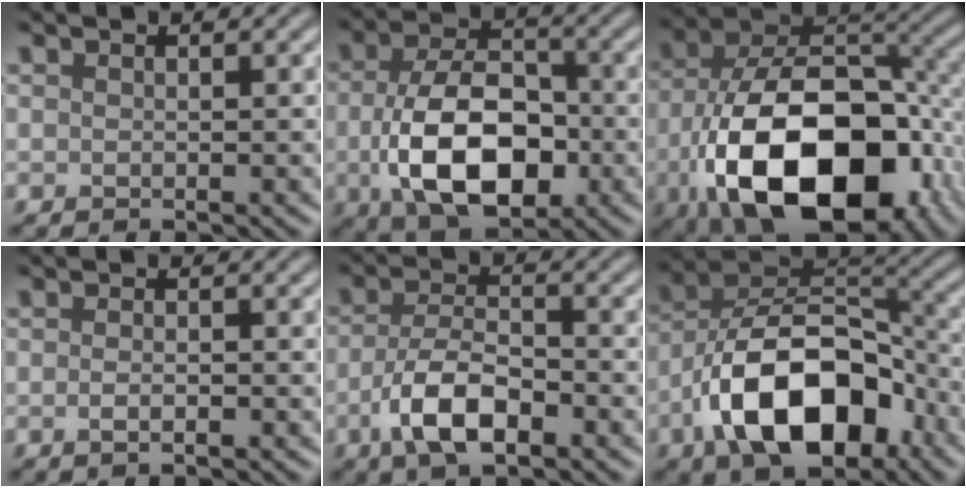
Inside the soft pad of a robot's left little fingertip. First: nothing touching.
{"total": 10.3, "force": [-2.1, 6.1, 8.0], "torque": [-0.160, -0.015, -0.029]}
{"total": 17.1, "force": [-6.6, 9.8, 12.4], "torque": [-0.212, -0.035, -0.101]}
{"total": 1.1, "force": [-0.4, 0.3, 1.0], "torque": [-0.020, 0.001, -0.009]}
{"total": 5.8, "force": [-2.7, 2.4, 4.6], "torque": [-0.091, -0.003, -0.058]}
{"total": 12.5, "force": [-5.9, 6.6, 8.9], "torque": [-0.152, 0.005, -0.112]}